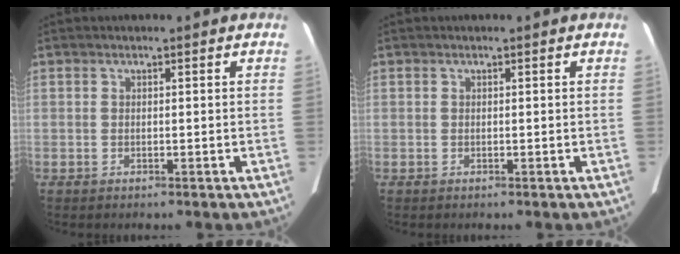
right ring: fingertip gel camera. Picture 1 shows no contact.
{"total": 0.0}